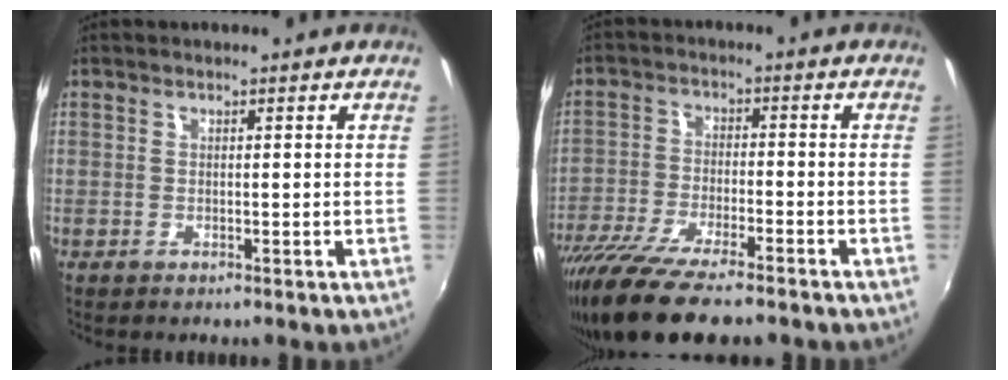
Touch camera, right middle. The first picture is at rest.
{"total": 16.1, "force": [-12.8, 3.1, 9.2], "torque": [-0.197, -0.052, -0.225]}